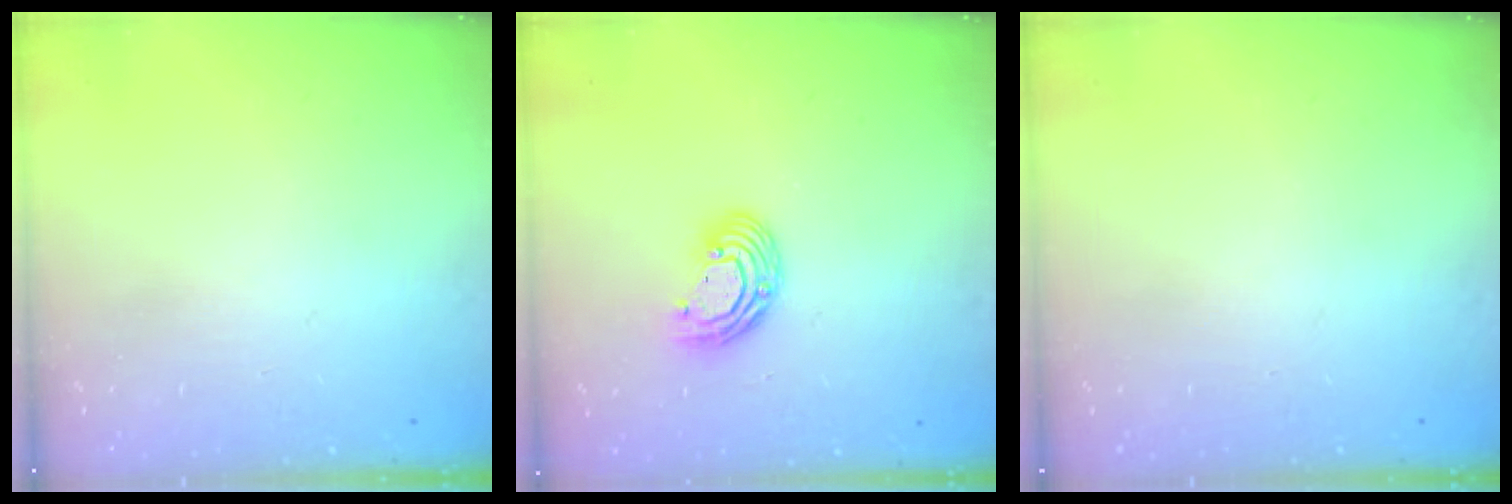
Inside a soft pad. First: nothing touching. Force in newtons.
{"total": 8.9, "press": 8.7, "slide": 1.8}
{"total": 0.0}